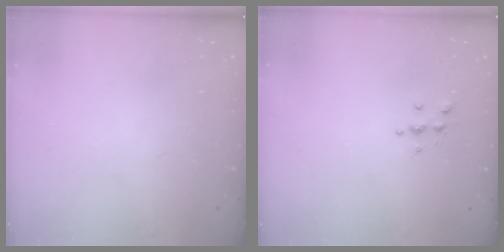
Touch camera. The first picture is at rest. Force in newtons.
{"total": 4.3, "press": 4.3, "slide": 0.5}